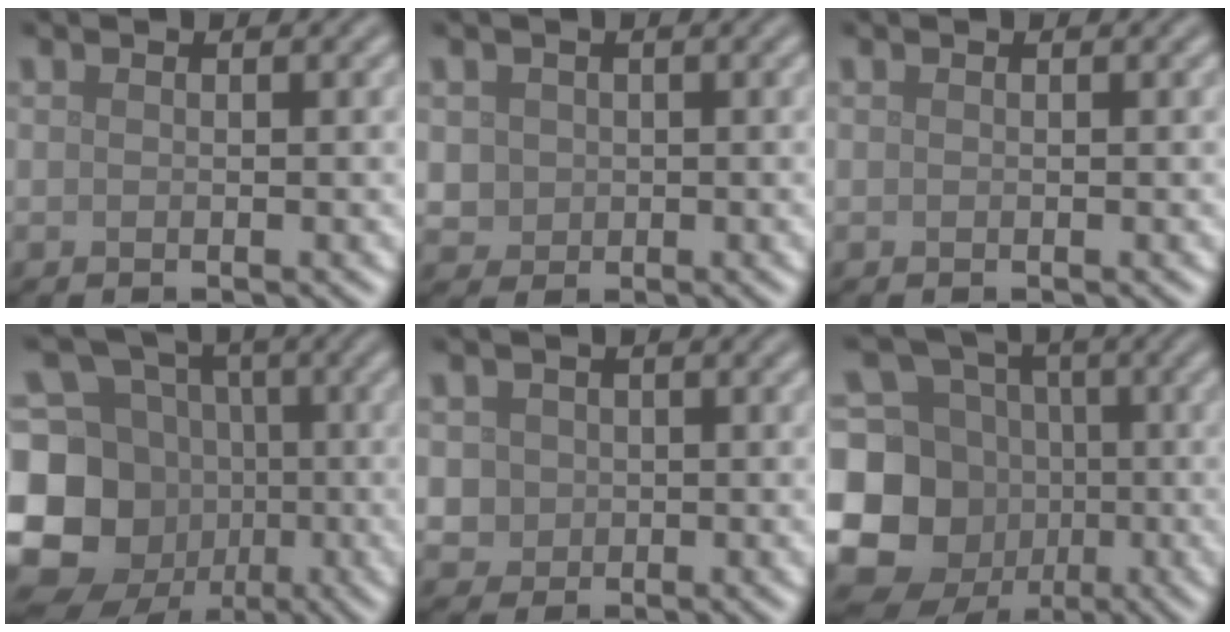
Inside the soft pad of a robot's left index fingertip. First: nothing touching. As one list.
[{"total": 1.7, "force": [0.2, 1.6, 0.4], "torque": [-0.008, -0.007, 0.009]}, {"total": 0.0}, {"total": 16.0, "force": [-3.8, 14.1, 6.6], "torque": [-0.179, 0.006, -0.079]}, {"total": 2.1, "force": [0.3, 2.0, 0.6], "torque": [-0.006, 0.004, 0.013]}, {"total": 14.8, "force": [-3.2, 13.3, 5.6], "torque": [-0.160, 0.004, -0.066]}]